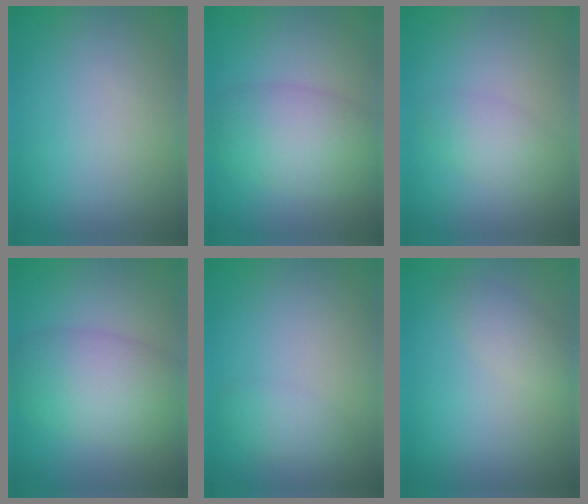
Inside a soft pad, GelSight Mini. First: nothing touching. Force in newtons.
{"total": 5.9, "press": 5.9, "slide": 0.1}
{"total": 2.2, "press": 2.2, "slide": 0.1}
{"total": 6.7, "press": 6.6, "slide": 0.4}
{"total": 1.5, "press": 1.5, "slide": 0.1}
{"total": 1.8, "press": 1.8, "slide": 0.1}